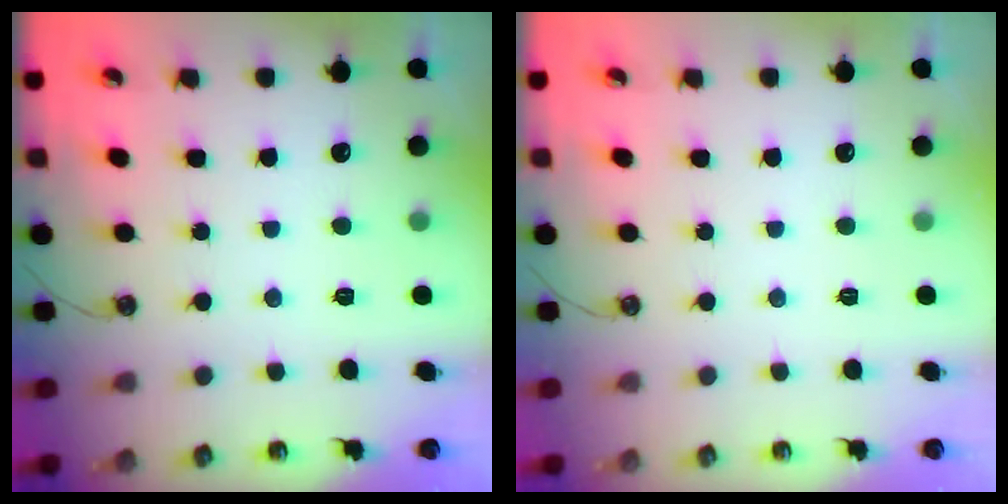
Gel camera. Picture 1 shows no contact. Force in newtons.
{"total": 0.0}